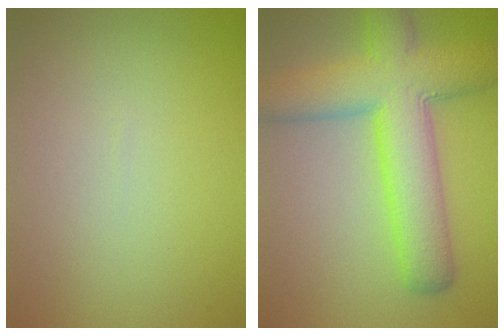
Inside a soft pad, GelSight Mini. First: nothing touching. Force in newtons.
{"total": 9.9, "press": 9.9, "slide": 0.4}